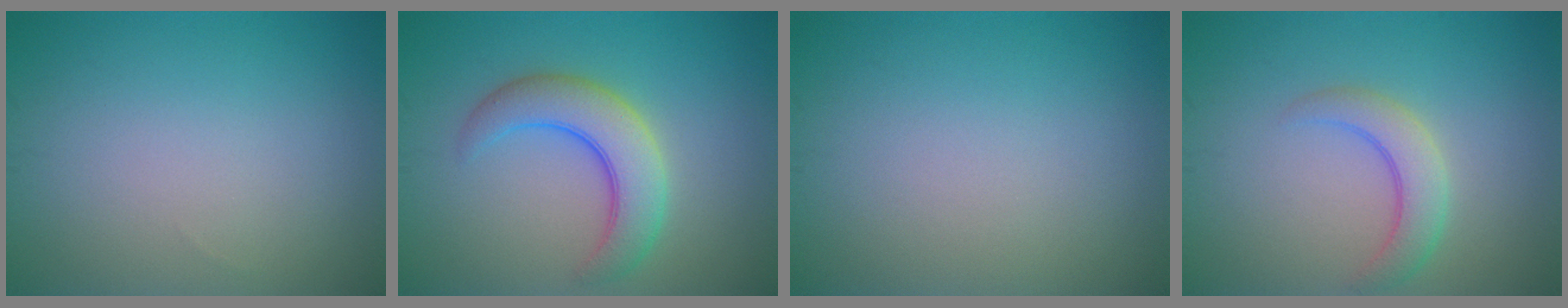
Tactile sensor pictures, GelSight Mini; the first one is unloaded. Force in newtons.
{"total": 5.4, "press": 5.4, "slide": 0.3}
{"total": 0.0}
{"total": 3.0, "press": 3.0, "slide": 0.2}